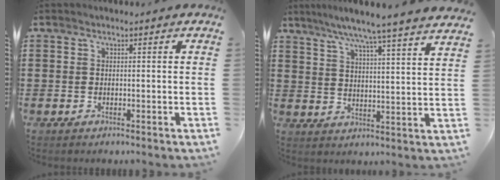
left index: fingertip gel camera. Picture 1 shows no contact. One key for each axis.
{"total": 6.6, "fx": 5.8, "fy": -1.3, "fz": 2.9, "tx": -0.078, "ty": -0.040, "tz": 0.096}